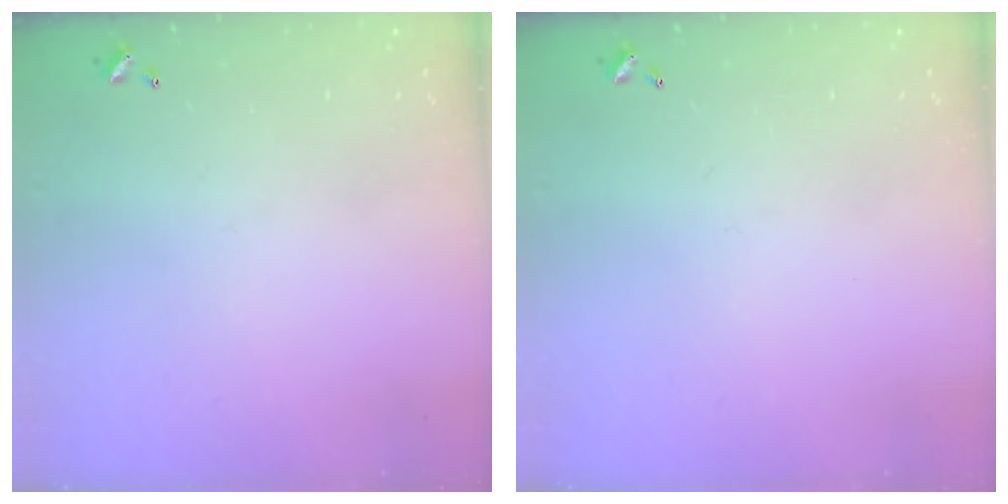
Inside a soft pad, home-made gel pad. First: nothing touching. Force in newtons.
{"total": 0.0}